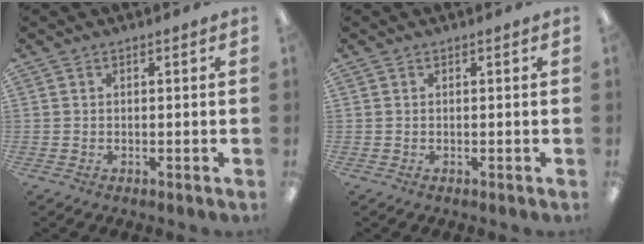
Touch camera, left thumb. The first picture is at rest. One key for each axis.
{"total": 0.0}